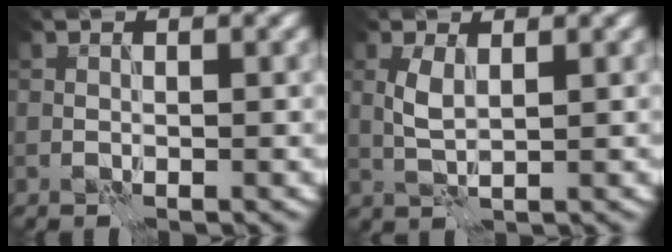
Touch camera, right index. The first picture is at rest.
{"total": 2.1, "force": [0.5, 0.6, 1.9], "torque": [-0.047, 0.004, 0.013]}